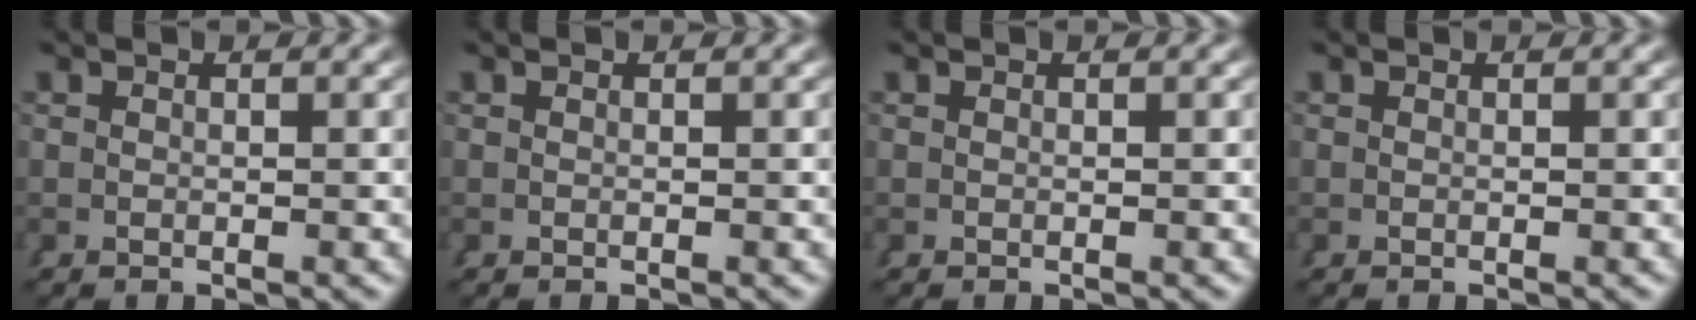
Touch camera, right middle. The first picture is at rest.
{"total": 0.0}
{"total": 0.0}
{"total": 0.0}